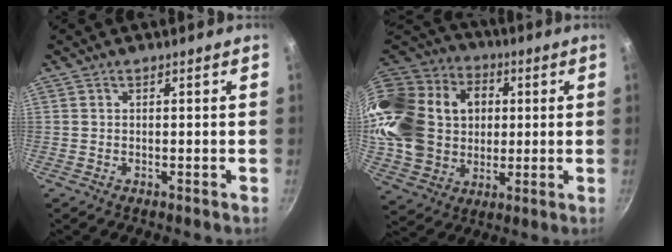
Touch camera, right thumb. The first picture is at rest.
{"total": 28.0, "force": [4.5, 22.4, 16.1], "torque": [-0.312, 0.026, 0.095]}